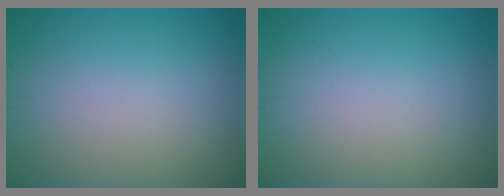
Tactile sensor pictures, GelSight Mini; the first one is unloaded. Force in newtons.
{"total": 0.0}